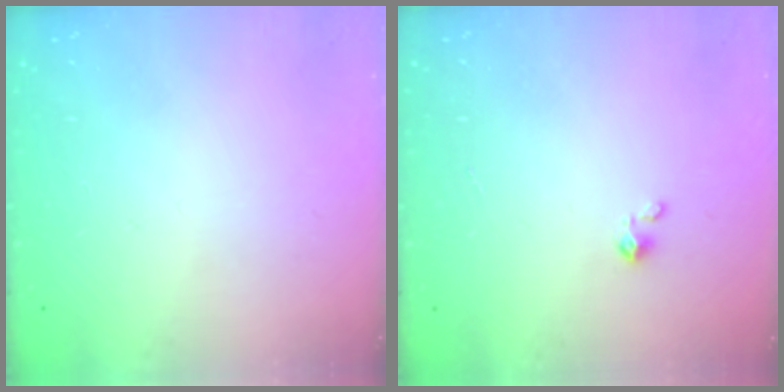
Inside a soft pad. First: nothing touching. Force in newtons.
{"total": 2.3, "press": 2.2, "slide": 0.3}